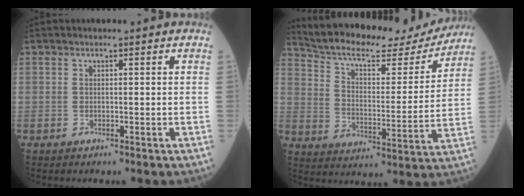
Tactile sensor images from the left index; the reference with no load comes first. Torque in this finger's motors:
{"motor_torque": [1.08, -1.05, 0.29, 0.04]}